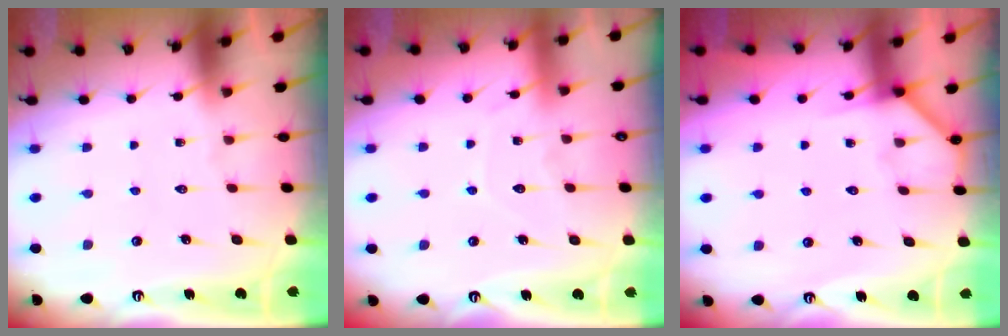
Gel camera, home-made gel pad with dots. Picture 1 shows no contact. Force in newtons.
{"total": 6.9, "press": 6.9, "slide": 0.5}
{"total": 4.3, "press": 4.2, "slide": 0.6}